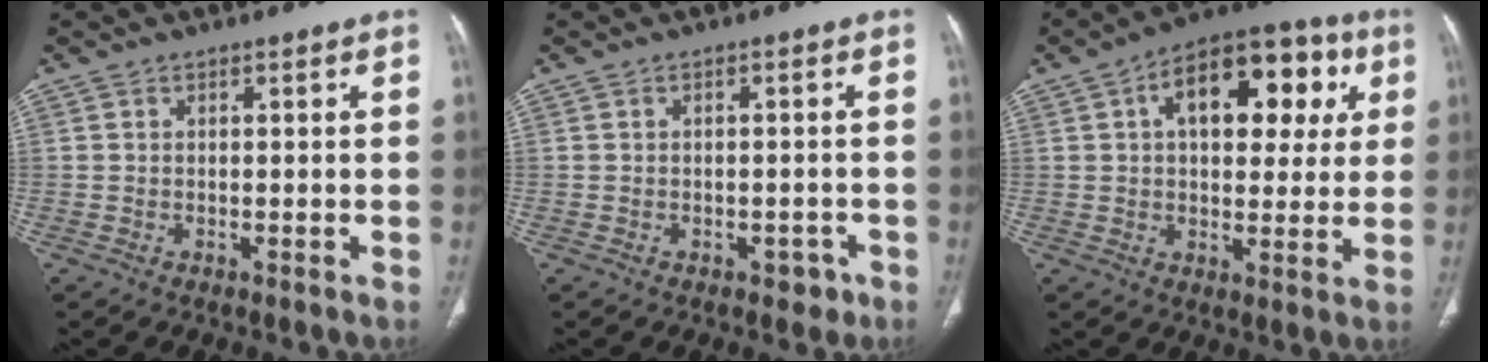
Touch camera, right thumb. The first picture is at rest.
{"total": 2.5, "force": [-1.4, 1.7, 1.2], "torque": [-0.001, 0.008, -0.013]}
{"total": 18.6, "force": [5.6, 10.3, 14.4], "torque": [-0.154, 0.019, 0.074]}